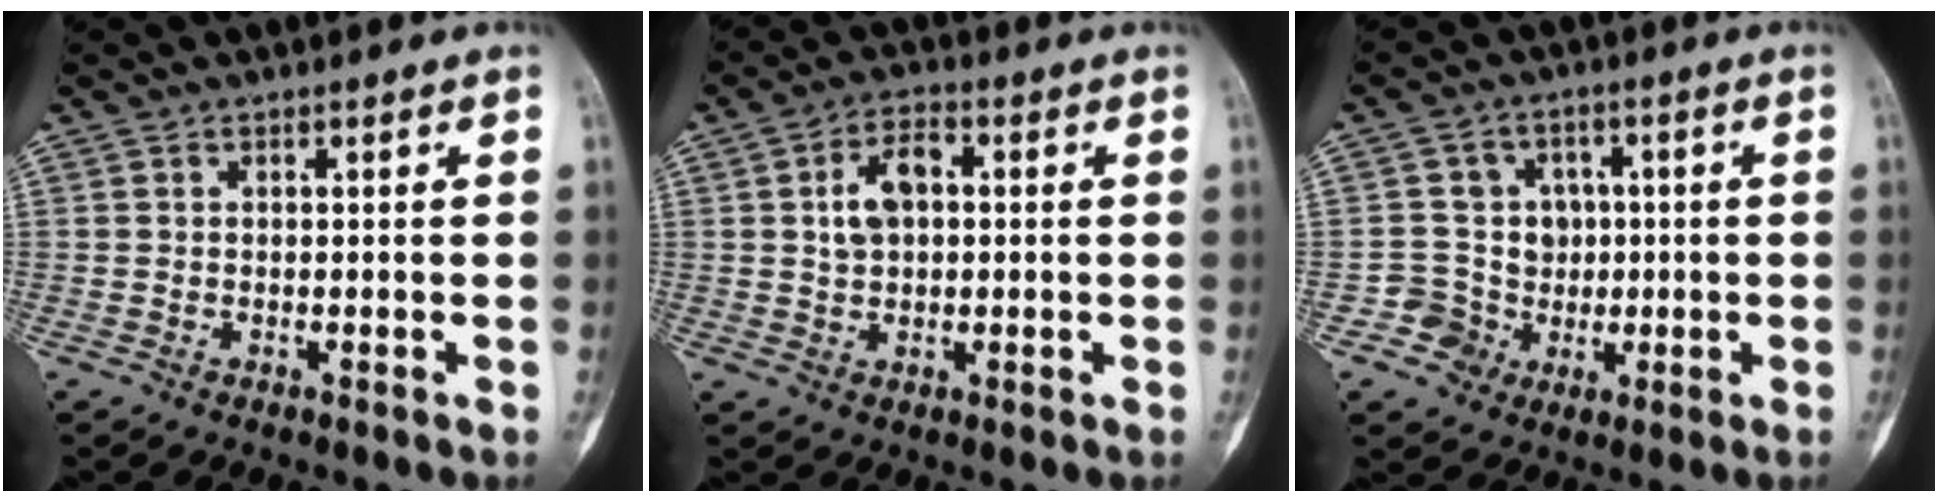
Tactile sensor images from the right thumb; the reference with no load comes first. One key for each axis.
{"total": 6.9, "fx": 1.0, "fy": 4.3, "fz": 5.2, "tx": -0.084, "ty": 0.014, "tz": 0.014}
{"total": 7.6, "fx": -0.6, "fy": 7.6, "fz": 0.5, "tx": 0.046, "ty": 0.023, "tz": -0.007}